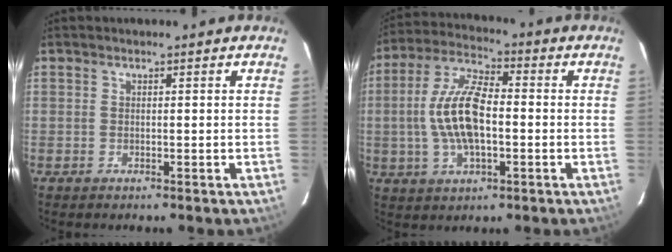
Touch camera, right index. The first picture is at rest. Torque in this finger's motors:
{"motor_torque": [1.37, -0.43, 0.90, 0.15]}